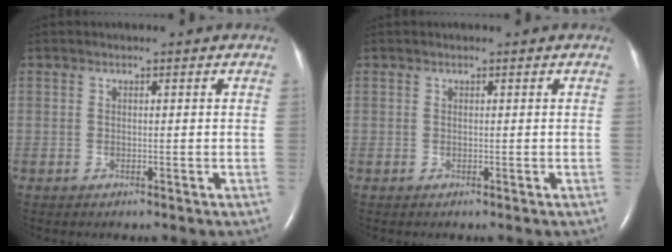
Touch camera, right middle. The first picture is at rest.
{"total": 0.0}